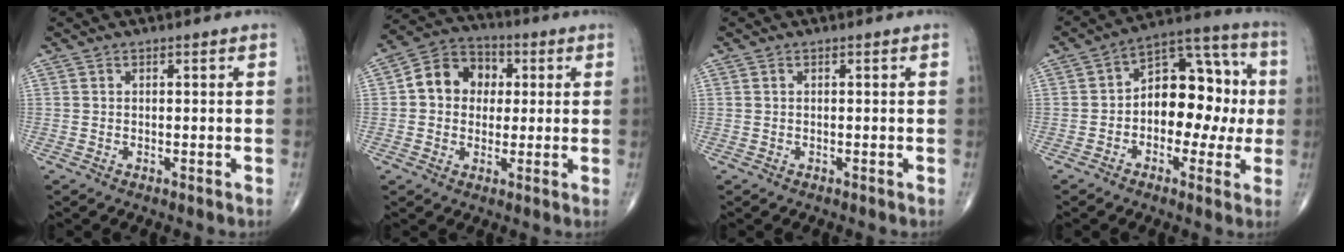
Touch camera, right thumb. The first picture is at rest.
{"total": 10.4, "force": [1.5, 8.6, 5.6], "torque": [-0.057, 0.020, 0.012]}
{"total": 0.0}
{"total": 15.0, "force": [-0.6, 9.6, 11.5], "torque": [-0.117, 0.053, -0.017]}